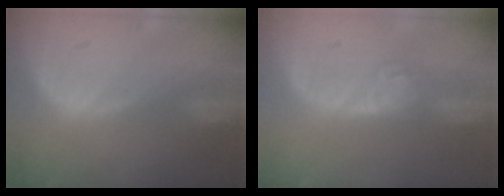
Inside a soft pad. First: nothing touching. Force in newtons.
{"total": 4.3, "press": 3.9, "slide": 1.8}